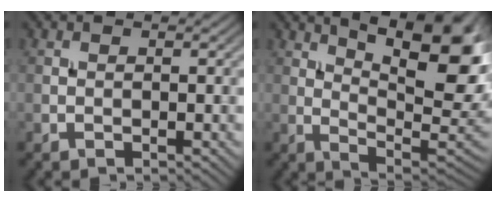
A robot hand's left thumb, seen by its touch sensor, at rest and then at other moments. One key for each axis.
{"total": 15.7, "fx": 7.0, "fy": 5.6, "fz": 12.9, "tx": -0.190, "ty": 0.001, "tz": 0.110}